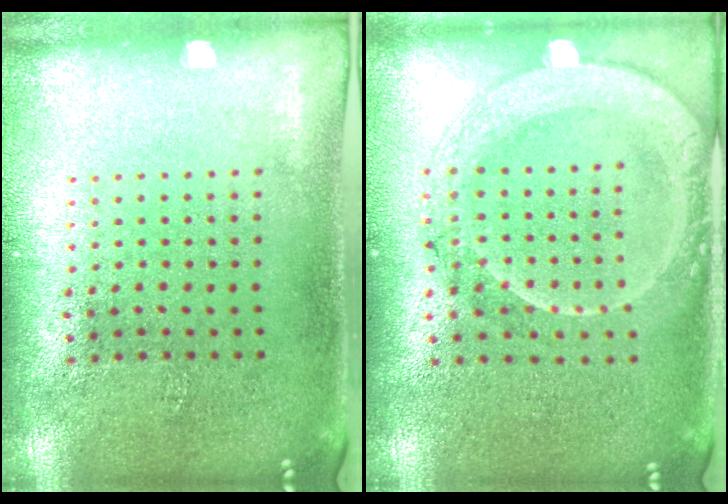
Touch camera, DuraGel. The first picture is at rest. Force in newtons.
{"total": 2.0, "press": 1.8, "slide": 0.9}